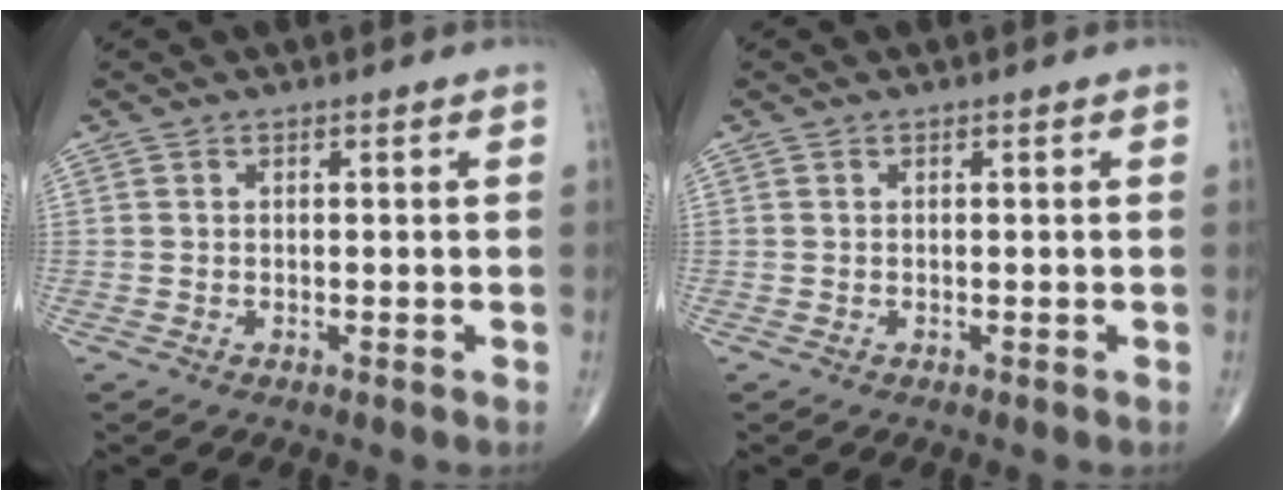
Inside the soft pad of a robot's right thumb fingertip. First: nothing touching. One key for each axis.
{"total": 0.0}